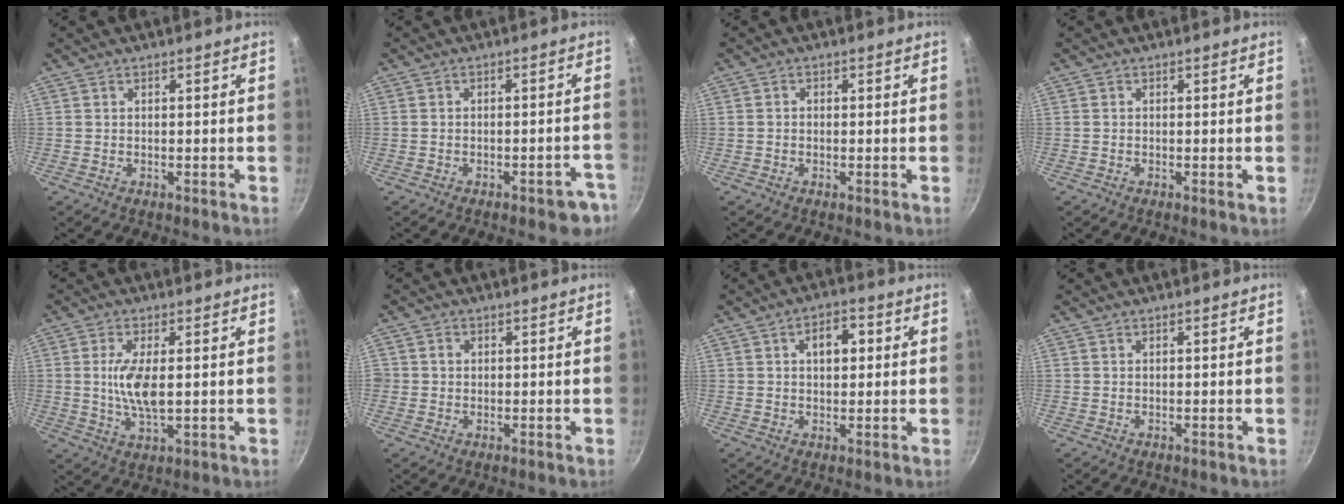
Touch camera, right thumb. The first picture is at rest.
{"total": 5.6, "force": [-3.4, 2.6, 3.6], "torque": [-0.011, 0.040, -0.024]}
{"total": 0.8, "force": [-0.2, 0.7, 0.4], "torque": [-0.007, 0.005, -0.004]}
{"total": 0.0}
{"total": 7.7, "force": [0.5, 2.8, 7.1], "torque": [-0.144, -0.006, 0.012]}
{"total": 1.7, "force": [0.2, 1.6, 0.5], "torque": [-0.003, 0.004, 0.000]}
{"total": 6.0, "force": [1.3, 3.7, 4.5], "torque": [-0.043, 0.011, 0.015]}
{"total": 0.0}